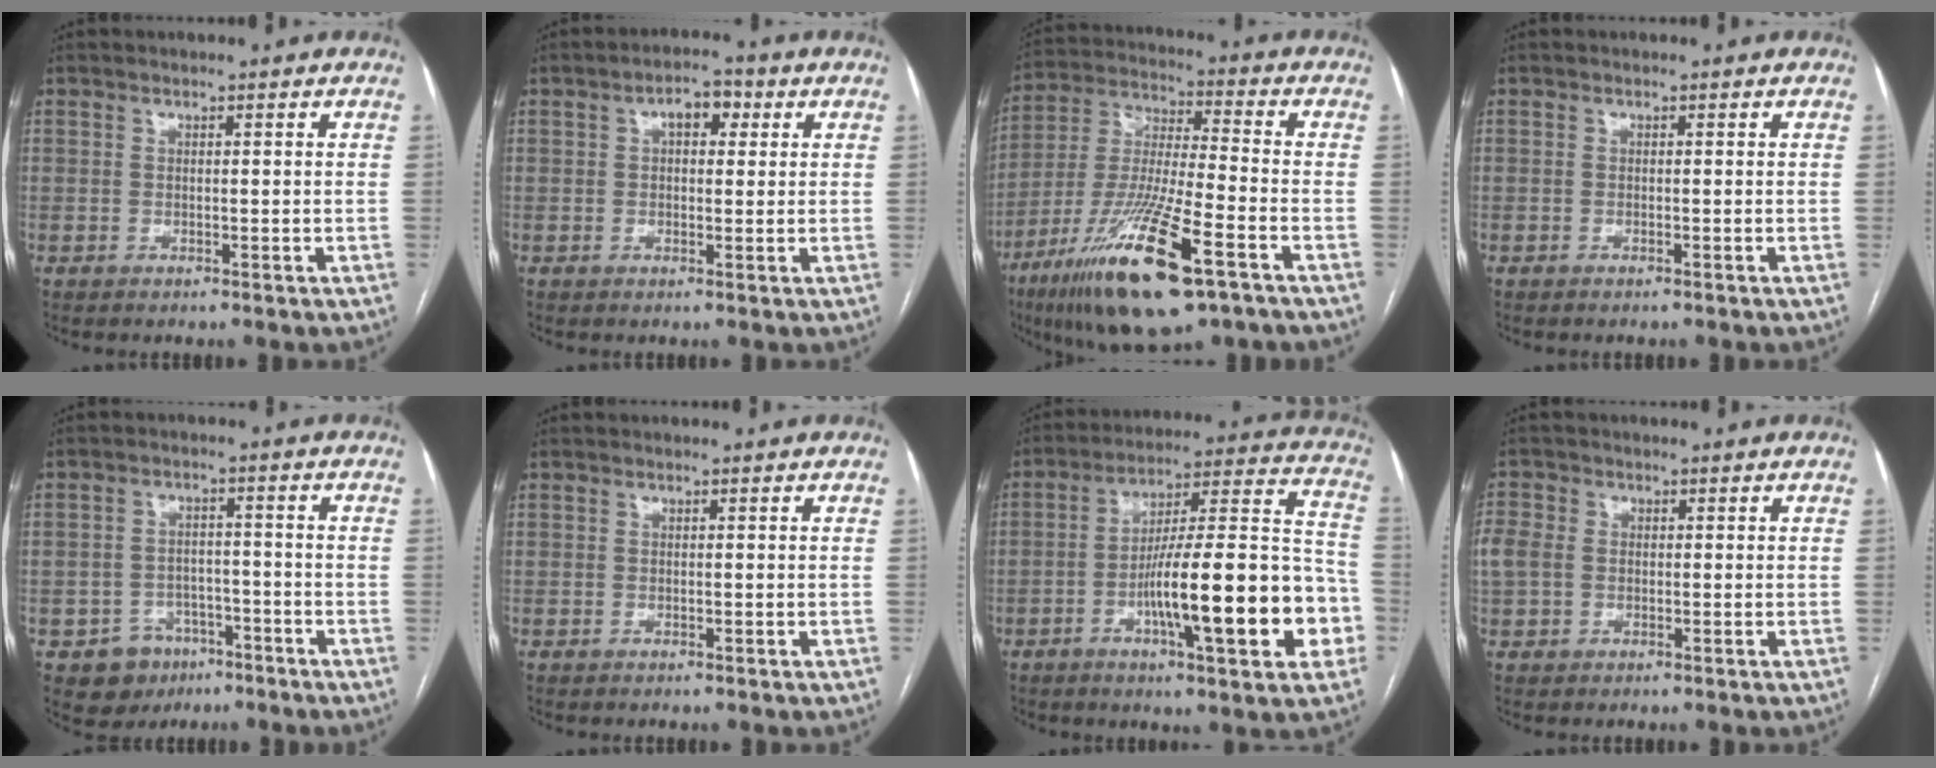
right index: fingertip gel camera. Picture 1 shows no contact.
{"total": 4.4, "force": [1.5, 2.3, 3.5], "torque": [-0.053, 0.023, 0.020]}
{"total": 19.9, "force": [-10.8, 2.7, 16.5], "torque": [-0.328, -0.042, -0.190]}
{"total": 0.0}
{"total": 6.3, "force": [-3.4, 5.2, 1.0], "torque": [-0.011, 0.012, -0.044]}
{"total": 0.0}
{"total": 21.6, "force": [-6.5, 3.5, 20.3], "torque": [-0.265, 0.025, -0.091]}
{"total": 4.1, "force": [0.1, 3.4, 2.3], "torque": [-0.070, 0.018, 0.005]}